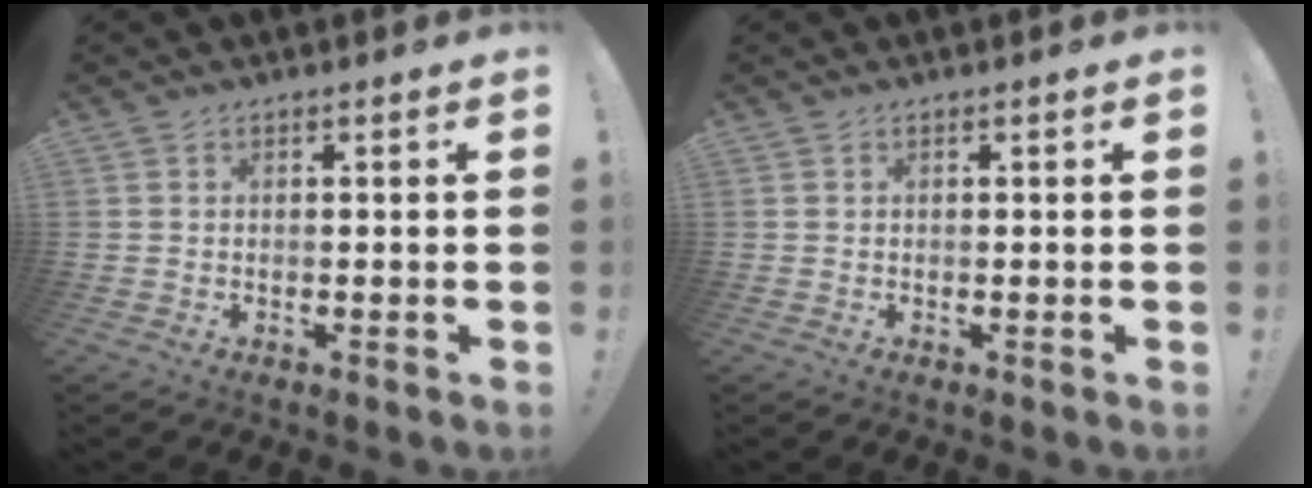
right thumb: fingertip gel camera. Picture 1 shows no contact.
{"total": 0.0}